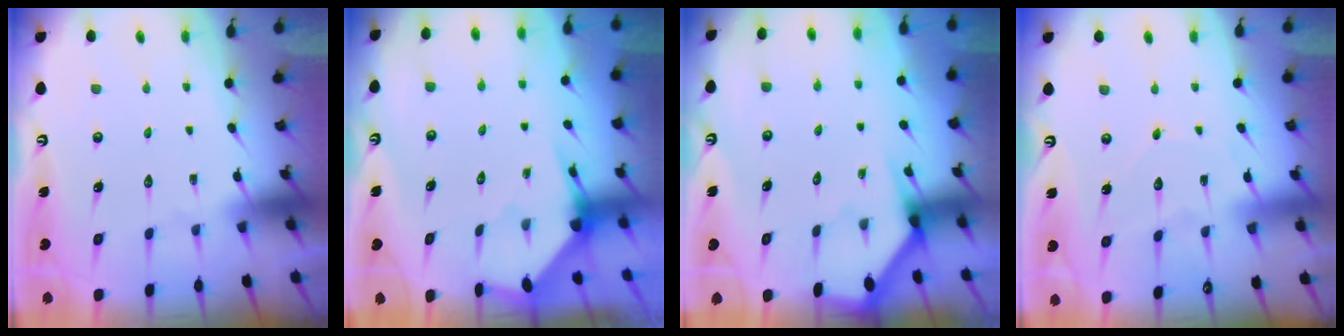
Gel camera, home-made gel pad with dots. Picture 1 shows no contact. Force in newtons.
{"total": 3.2, "press": 3.2, "slide": 0.3}
{"total": 2.9, "press": 2.9, "slide": 0.2}
{"total": 4.9, "press": 4.9, "slide": 0.6}